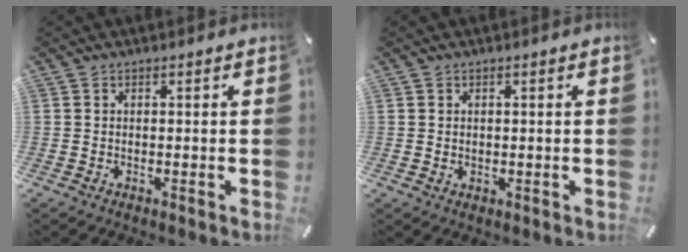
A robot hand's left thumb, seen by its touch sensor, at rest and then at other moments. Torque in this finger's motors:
{"motor_torque": [-0.03, -0.16, -0.04, 0.05, -0.02]}